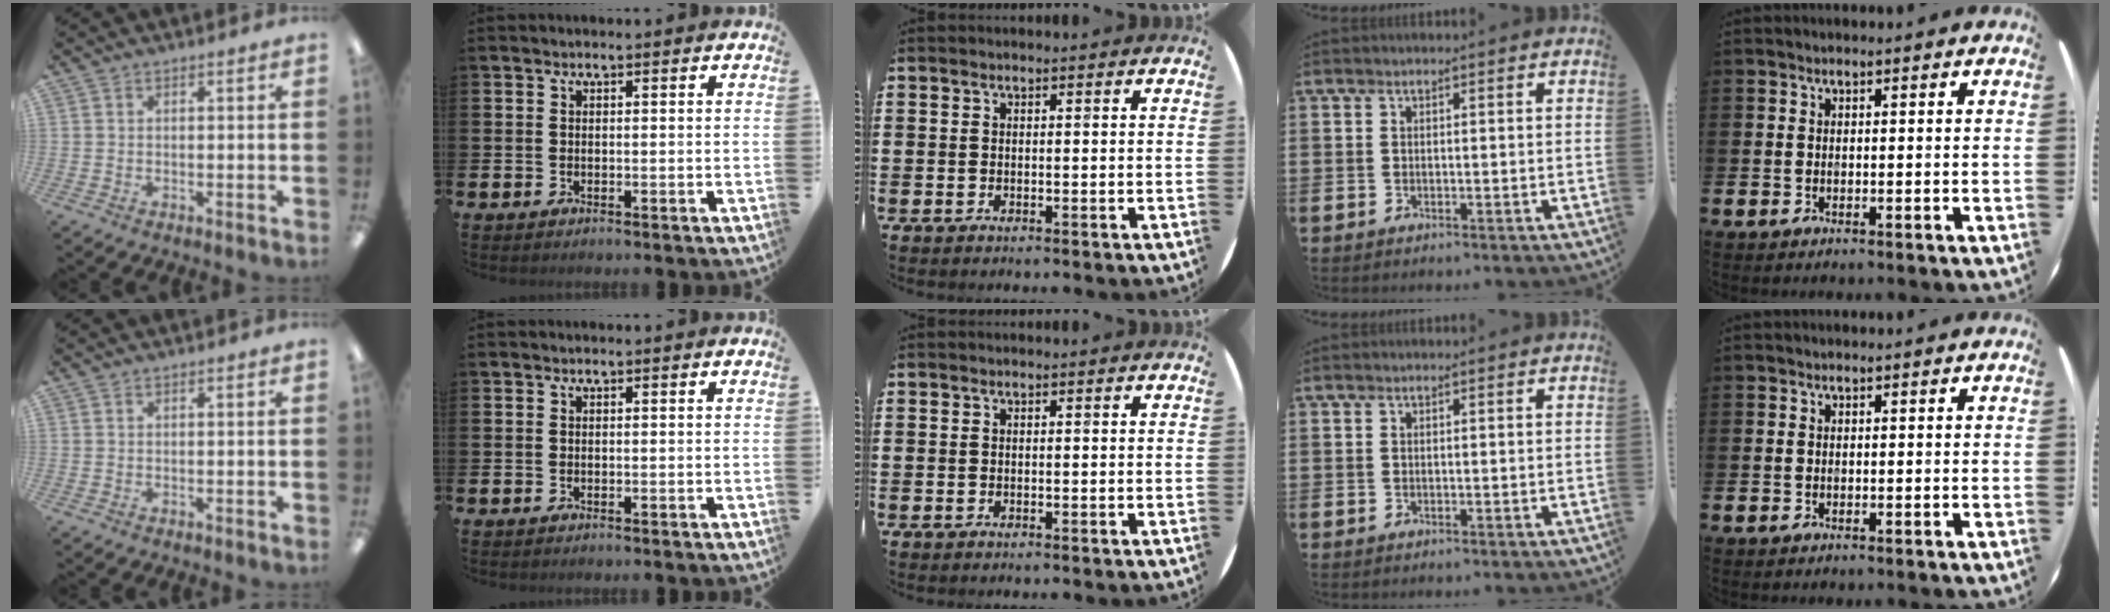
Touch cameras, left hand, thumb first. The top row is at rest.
{}